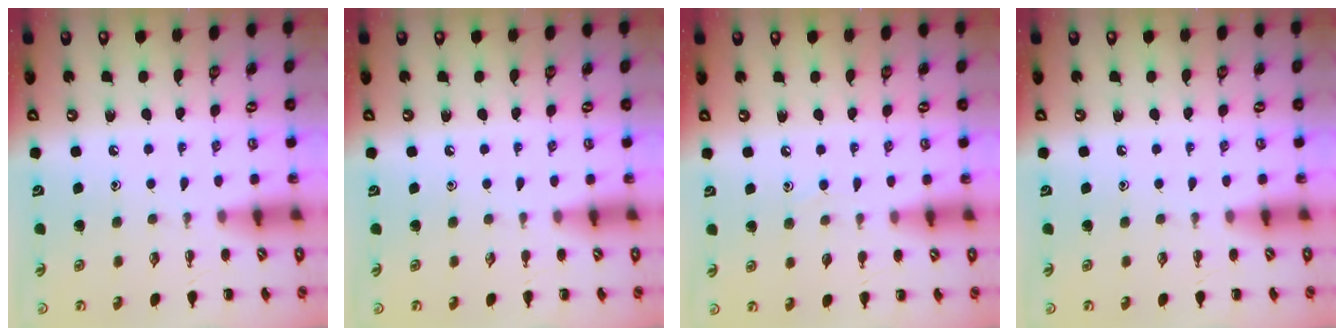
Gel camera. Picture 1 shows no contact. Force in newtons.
{"total": 0.0}
{"total": 2.5, "press": 2.3, "slide": 0.9}
{"total": 0.0}